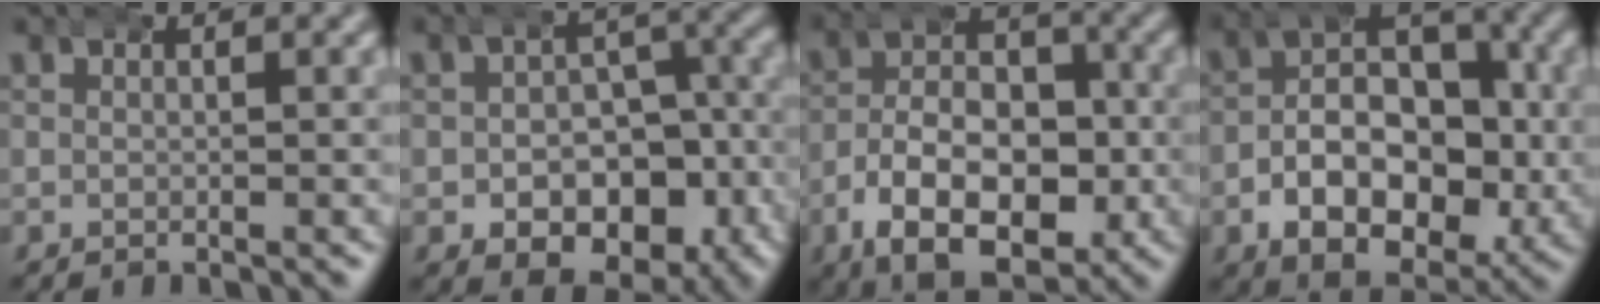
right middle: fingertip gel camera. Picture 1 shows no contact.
{"total": 10.1, "force": [-4.7, 6.9, 5.6], "torque": [-0.074, -0.037, -0.059]}
{"total": 12.5, "force": [-4.2, 8.1, 8.5], "torque": [-0.135, -0.033, -0.058]}
{"total": 11.0, "force": [-1.9, 8.0, 7.3], "torque": [-0.116, -0.018, -0.034]}